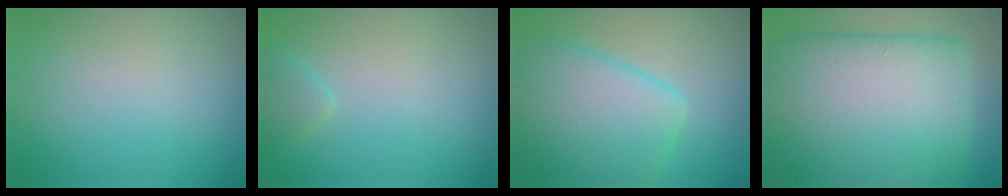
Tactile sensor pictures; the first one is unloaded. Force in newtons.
{"total": 1.4, "press": 1.4, "slide": 0.2}
{"total": 8.2, "press": 8.2, "slide": 0.6}
{"total": 17.4, "press": 17.4, "slide": 0.8}